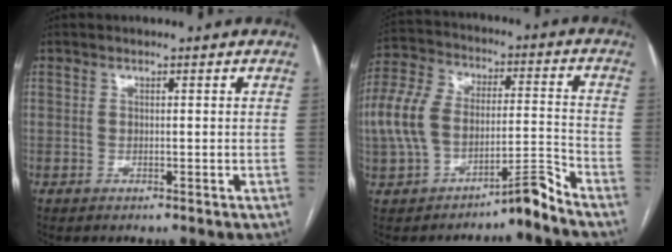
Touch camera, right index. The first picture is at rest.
{"total": 9.7, "force": [-5.2, 3.8, 7.2], "torque": [-0.151, 0.061, -0.093]}